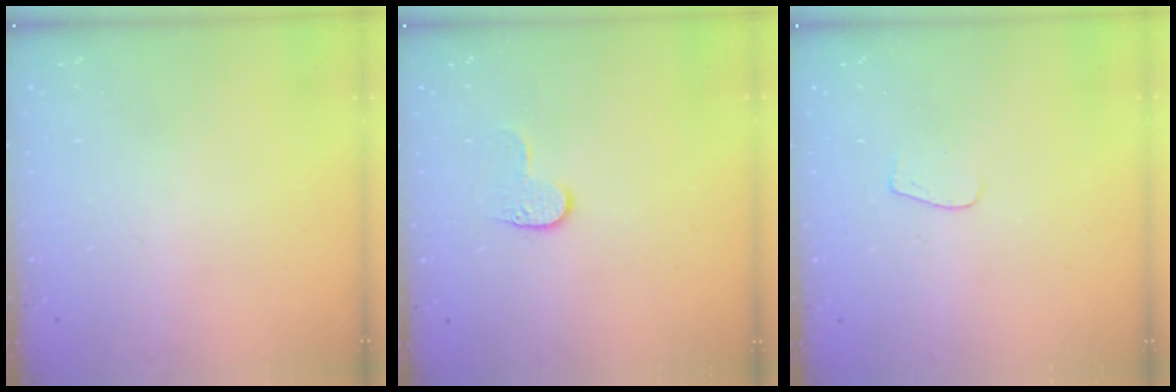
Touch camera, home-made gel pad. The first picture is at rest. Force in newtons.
{"total": 5.8, "press": 5.8, "slide": 0.6}
{"total": 3.9, "press": 3.9, "slide": 0.4}